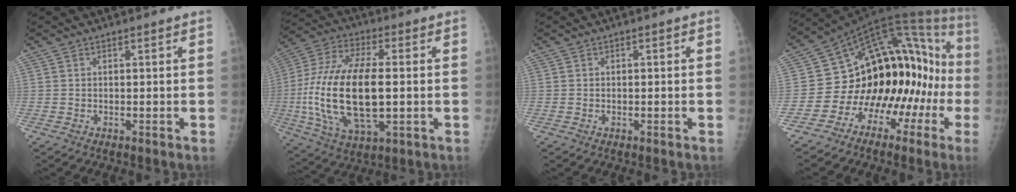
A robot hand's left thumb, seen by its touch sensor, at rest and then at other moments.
{"total": 22.0, "force": [-1.3, 9.9, 19.6], "torque": [-0.408, 0.000, -0.020]}
{"total": 0.0}
{"total": 19.9, "force": [-6.1, 11.5, 15.1], "torque": [-0.171, 0.121, -0.092]}